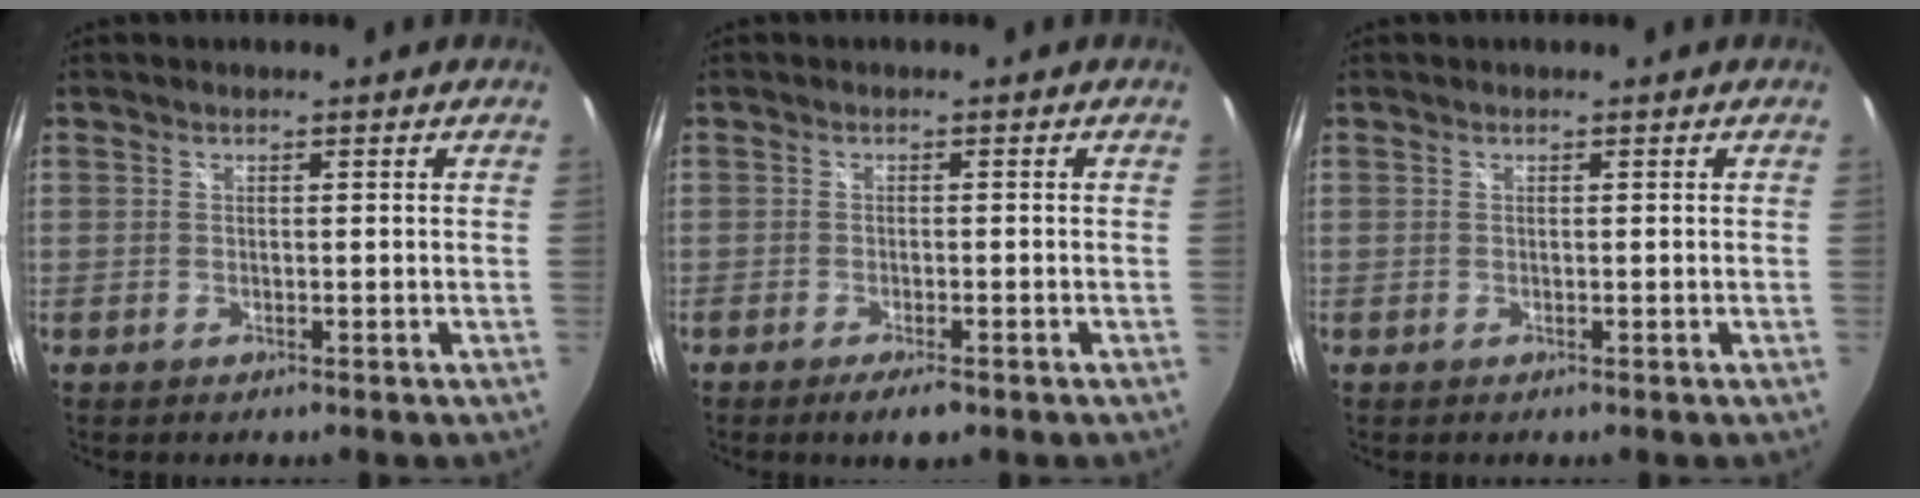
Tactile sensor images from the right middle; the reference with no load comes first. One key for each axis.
{"total": 3.5, "fx": -2.4, "fy": 0.8, "fz": 2.4, "tx": -0.051, "ty": -0.010, "tz": -0.041}
{"total": 0.0}